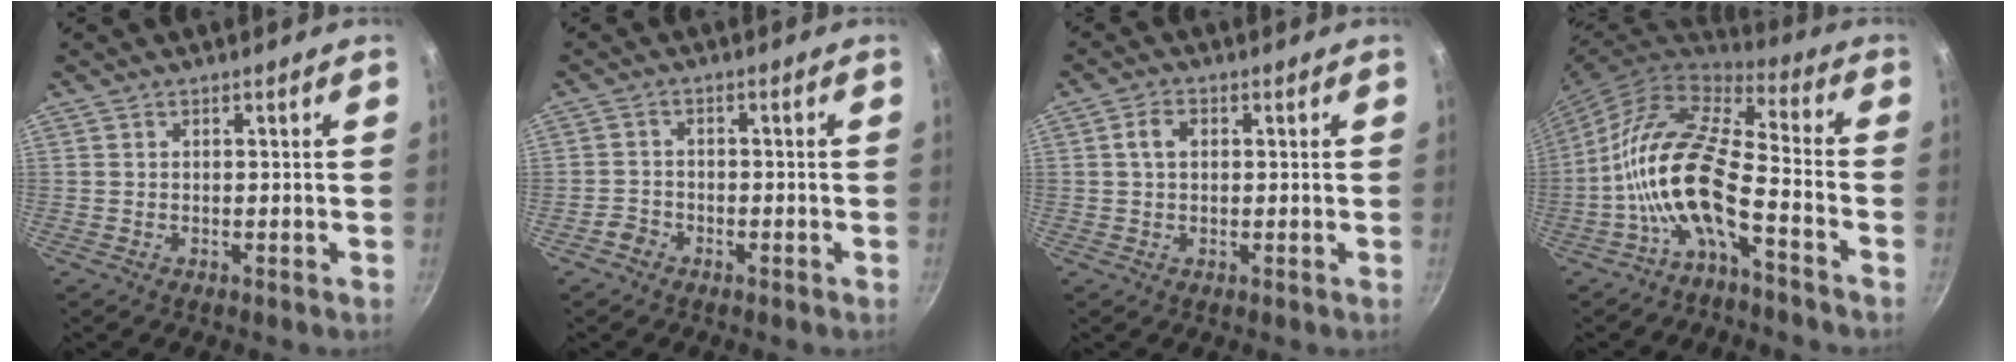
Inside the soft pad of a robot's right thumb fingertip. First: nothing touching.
{"total": 2.4, "force": [-1.7, 1.6, 0.5], "torque": [-0.005, 0.022, -0.028]}
{"total": 3.3, "force": [0.7, 2.3, 2.3], "torque": [-0.036, 0.007, 0.009]}
{"total": 15.1, "force": [-5.7, 5.5, 12.8], "torque": [-0.246, 0.056, -0.123]}